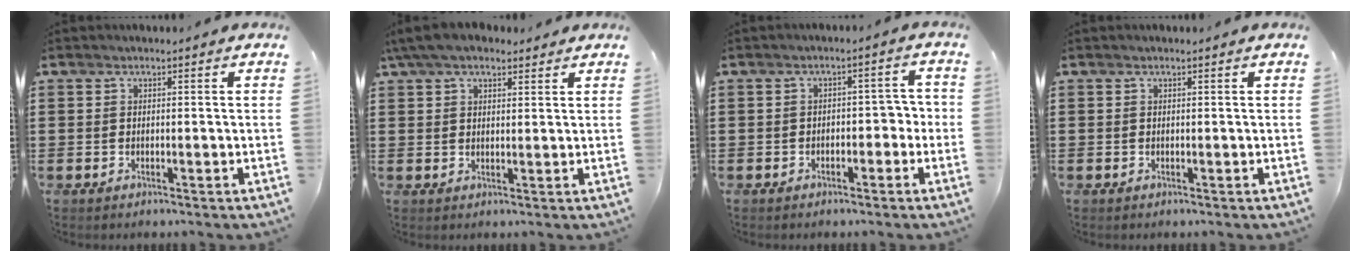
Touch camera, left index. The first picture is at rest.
{"total": 5.2, "force": [4.0, 1.9, 2.8], "torque": [-0.065, 0.004, 0.074]}
{"total": 2.9, "force": [-1.5, 1.6, 1.9], "torque": [-0.038, 0.009, -0.034]}
{"total": 0.0}